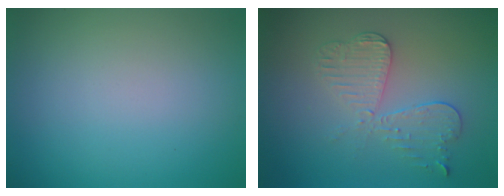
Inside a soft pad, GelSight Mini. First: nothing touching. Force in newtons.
{"total": 3.9, "press": 3.3, "slide": 2.0}